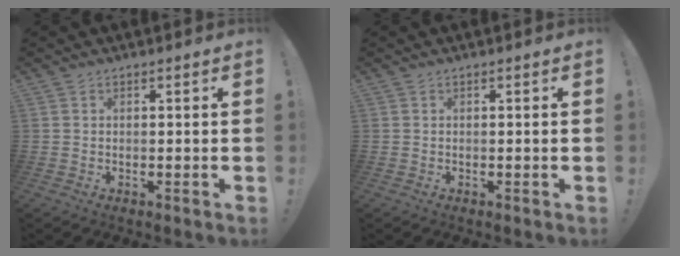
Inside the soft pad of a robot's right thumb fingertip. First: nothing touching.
{"total": 0.6, "force": [0.0, -0.1, 0.5], "torque": [-0.011, 0.000, -0.001]}